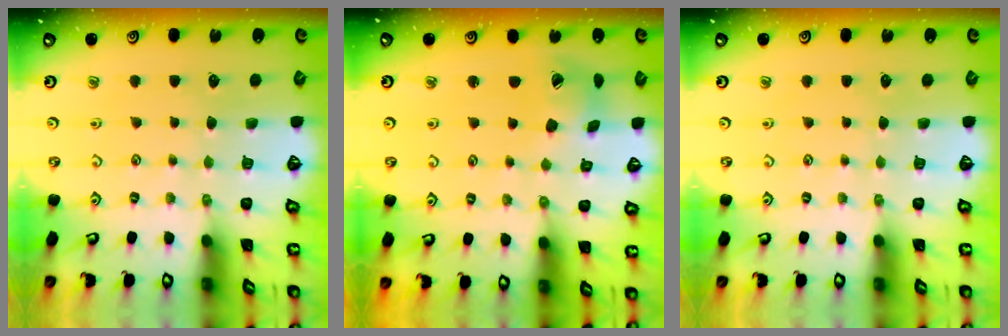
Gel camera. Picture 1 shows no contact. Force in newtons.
{"total": 7.7, "press": 7.6, "slide": 1.0}
{"total": 0.0}